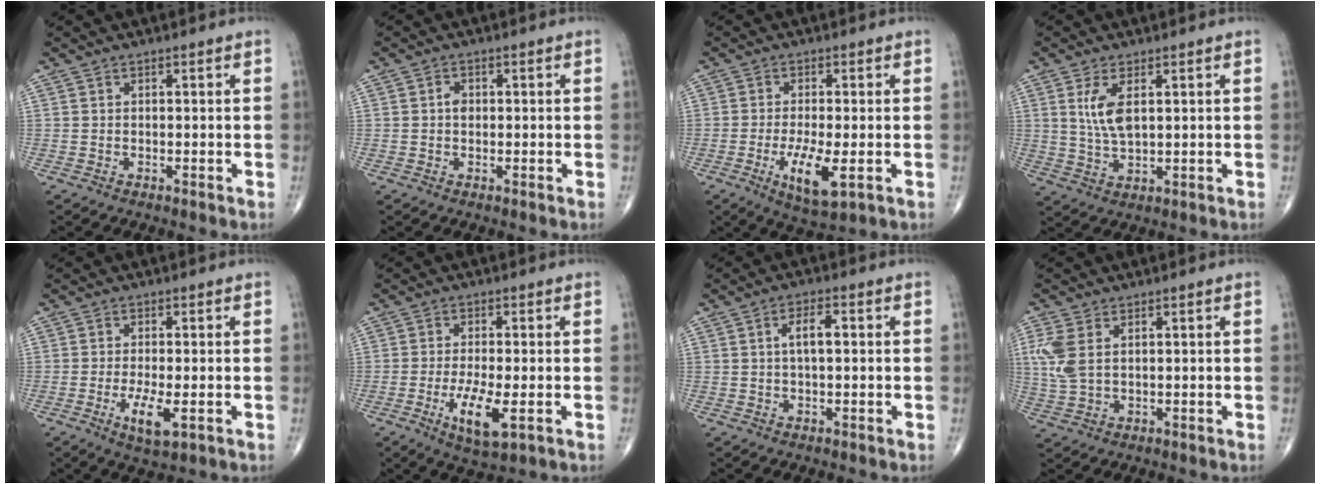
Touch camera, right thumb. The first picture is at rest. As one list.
[{"total": 1.5, "force": [0.0, 1.1, 1.0], "torque": [-0.010, 0.000, -0.003]}, {"total": 8.0, "force": [-2.3, 2.4, 7.3], "torque": [-0.137, -0.019, -0.035]}, {"total": 5.8, "force": [1.7, 2.3, 5.0], "torque": [-0.104, -0.014, 0.042]}, {"total": 5.6, "force": [-1.7, 1.7, 5.0], "torque": [-0.097, -0.013, -0.027]}, {"total": 7.8, "force": [-2.3, 2.3, 7.1], "torque": [-0.135, -0.016, -0.037]}, {"total": 4.0, "force": [0.6, 1.5, 3.7], "torque": [-0.060, 0.003, 0.007]}, {"total": 4.9, "force": [1.5, 2.7, 3.8], "torque": [-0.100, 0.004, 0.037]}]